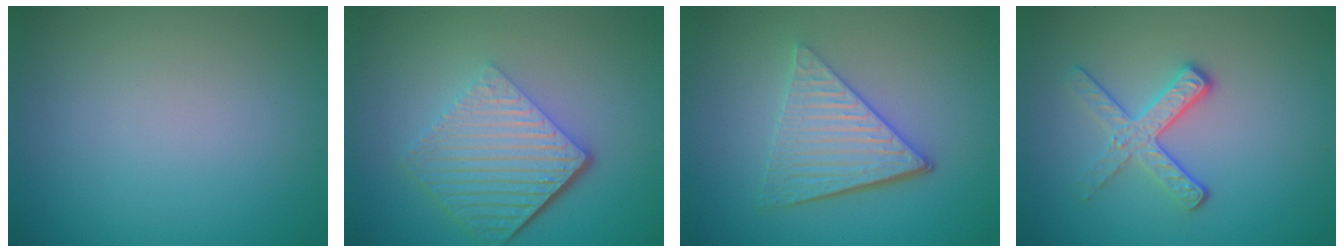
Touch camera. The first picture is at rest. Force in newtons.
{"total": 6.6, "press": 4.4, "slide": 4.9}
{"total": 5.2, "press": 3.8, "slide": 3.5}
{"total": 3.1, "press": 2.5, "slide": 1.9}